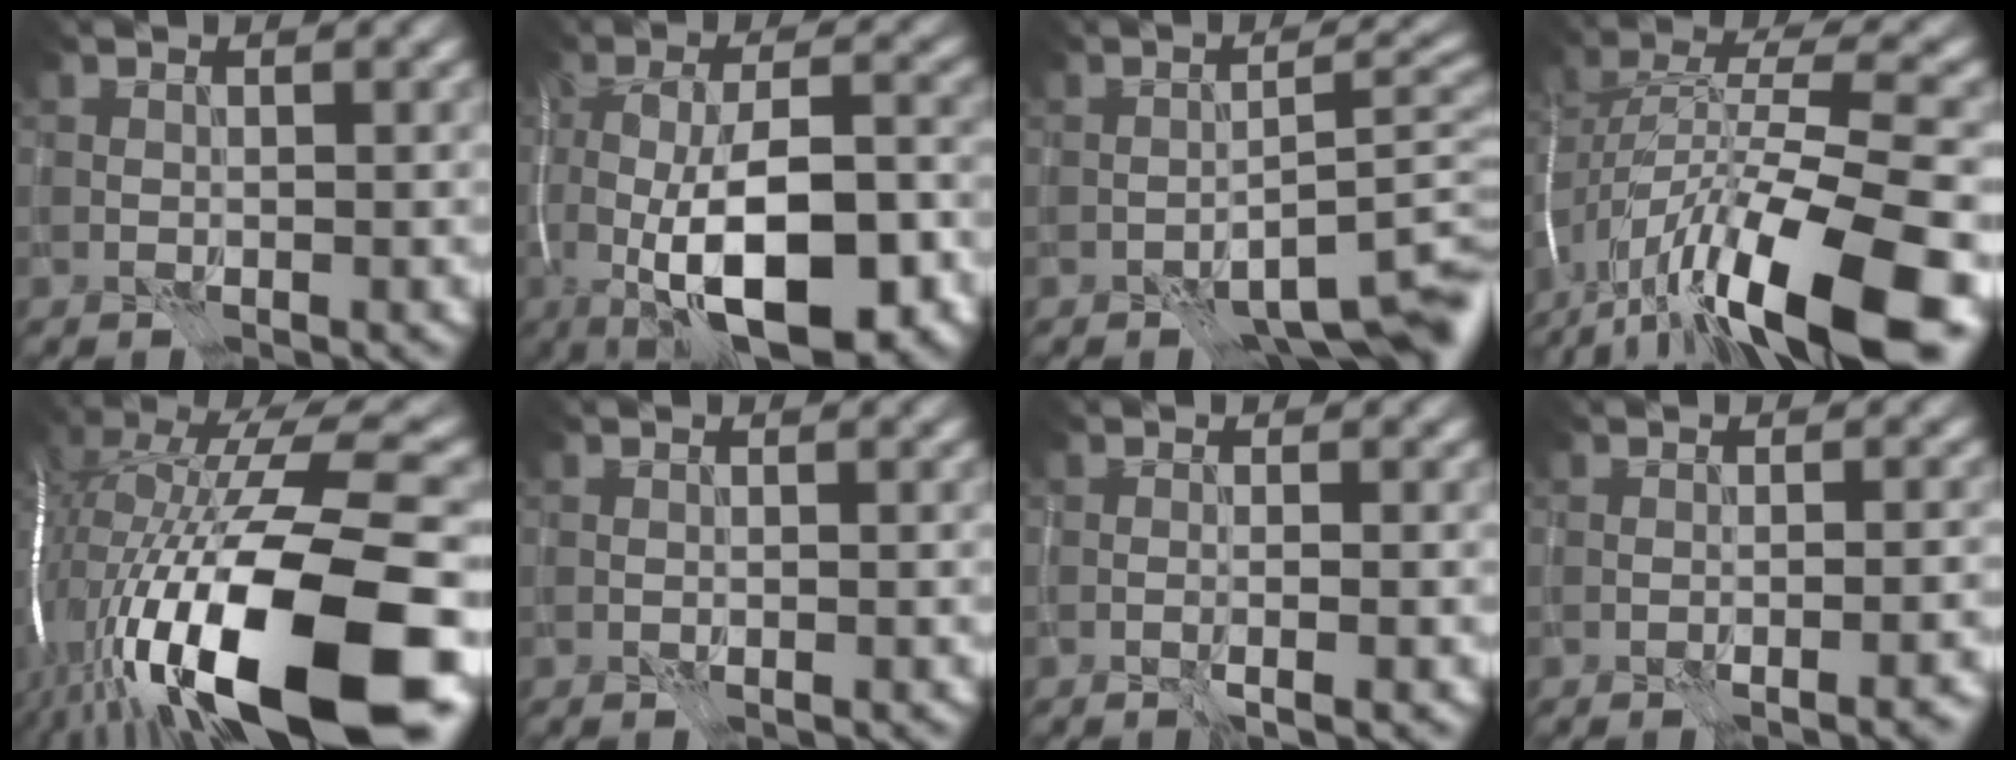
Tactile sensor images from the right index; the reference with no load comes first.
{"total": 12.9, "force": [-3.7, 4.8, 11.3], "torque": [-0.185, -0.008, -0.057]}
{"total": 7.2, "force": [-4.4, 2.0, 5.4], "torque": [-0.064, 0.005, -0.061]}
{"total": 15.5, "force": [-8.3, 4.8, 12.2], "torque": [-0.227, 0.011, -0.146]}
{"total": 18.3, "force": [-4.9, 5.4, 16.8], "torque": [-0.291, 0.022, -0.090]}
{"total": 0.0}
{"total": 1.5, "force": [-0.7, 0.2, 1.4], "torque": [-0.017, 0.005, -0.016]}
{"total": 2.4, "force": [-1.5, 0.4, 1.9], "torque": [-0.025, 0.010, -0.027]}